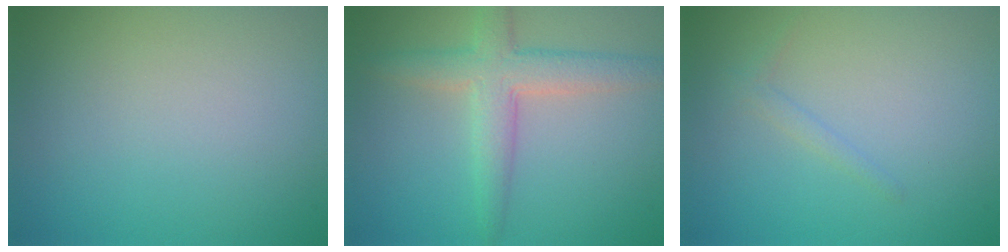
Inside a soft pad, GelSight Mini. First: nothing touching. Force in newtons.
{"total": 4.3, "press": 4.3, "slide": 0.1}
{"total": 0.8, "press": 0.8, "slide": 0.1}